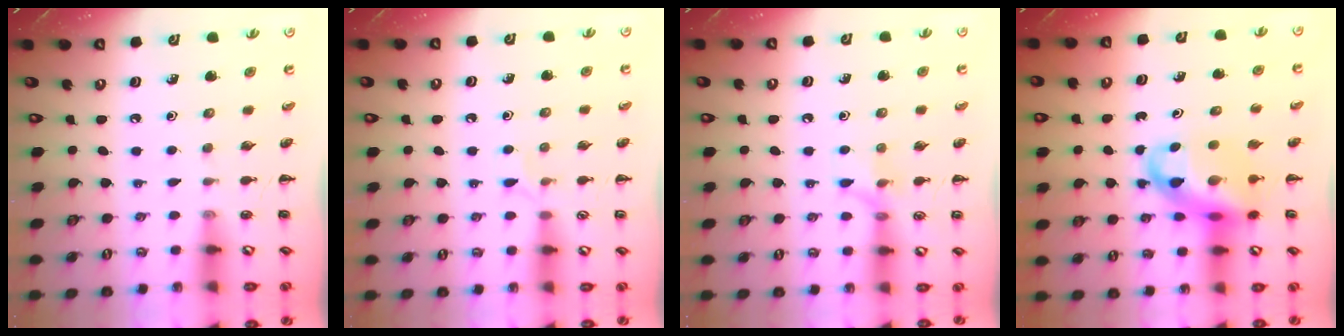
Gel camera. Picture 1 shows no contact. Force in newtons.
{"total": 4.9, "press": 4.6, "slide": 1.8}
{"total": 5.6, "press": 5.5, "slide": 1.1}
{"total": 11.7, "press": 11.3, "slide": 2.7}